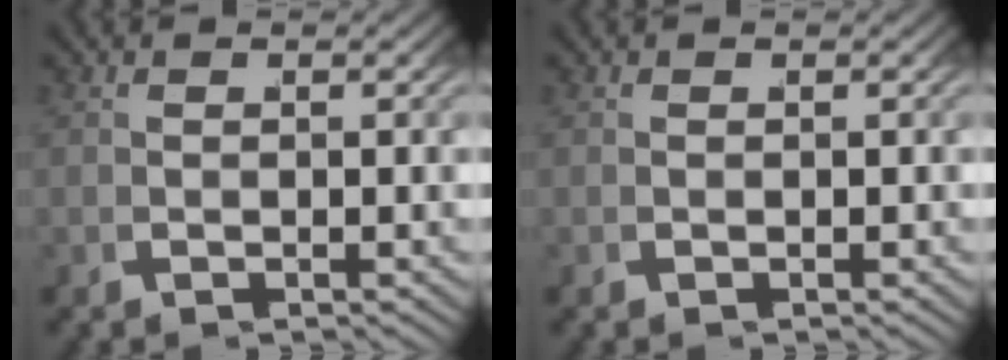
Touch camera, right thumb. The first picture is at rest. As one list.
[{"total": 0.0}]